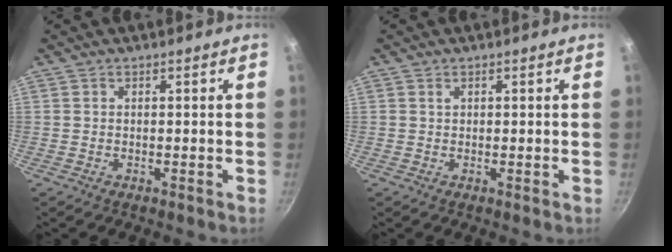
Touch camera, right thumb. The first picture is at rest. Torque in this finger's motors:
{"motor_torque": [-0.46, 0.28, -0.38, -0.16, 0.01]}